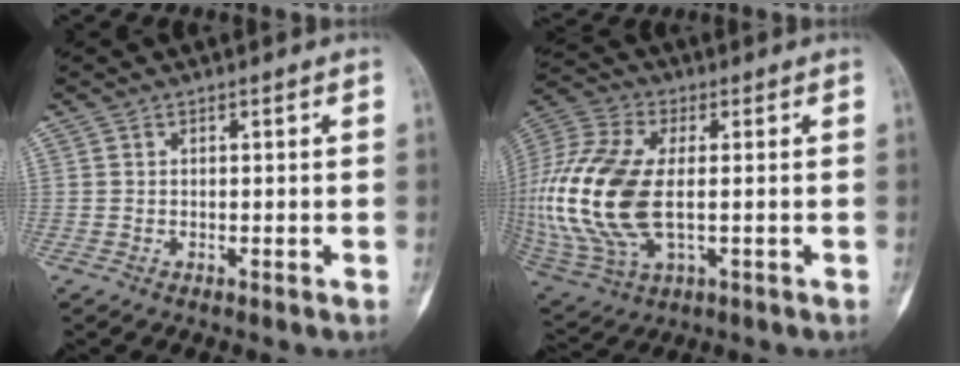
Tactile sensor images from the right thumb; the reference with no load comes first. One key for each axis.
{"total": 23.0, "fx": -0.4, "fy": 12.5, "fz": 19.2, "tx": -0.453, "ty": -0.009, "tz": 0.001}